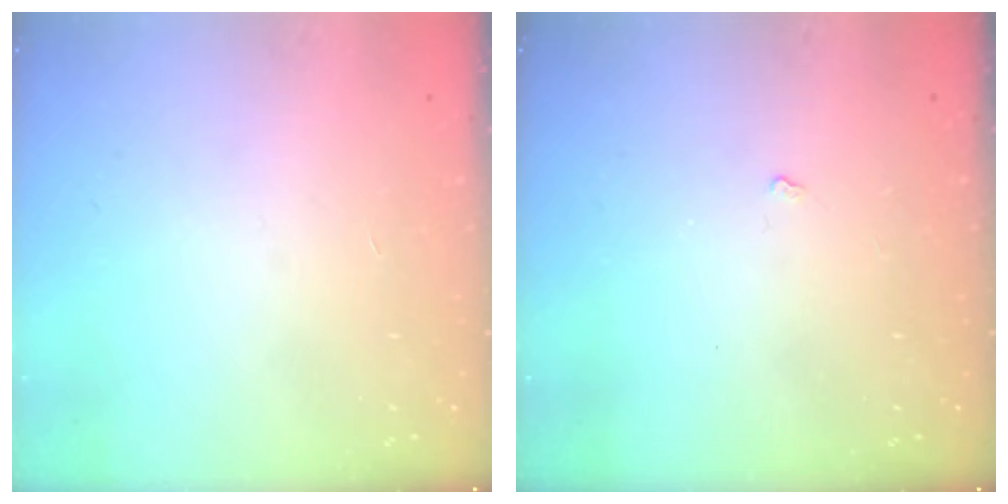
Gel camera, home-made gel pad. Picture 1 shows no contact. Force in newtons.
{"total": 2.4, "press": 2.3, "slide": 0.4}